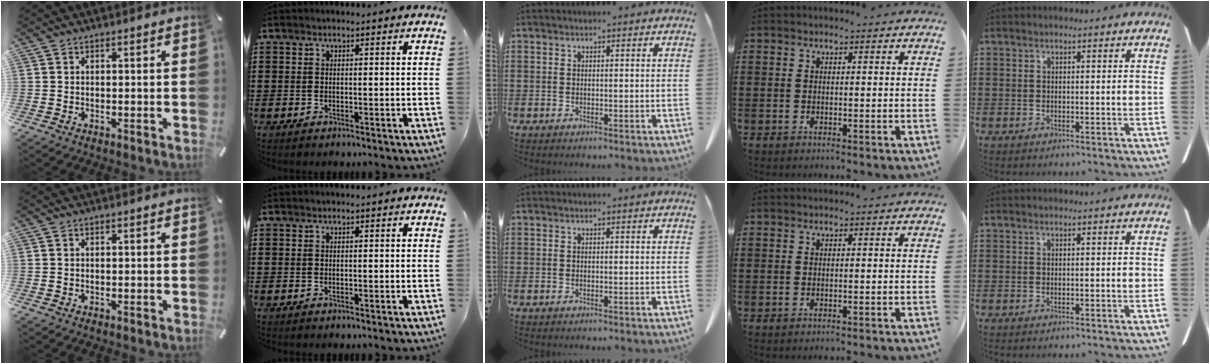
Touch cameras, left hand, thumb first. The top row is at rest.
{}